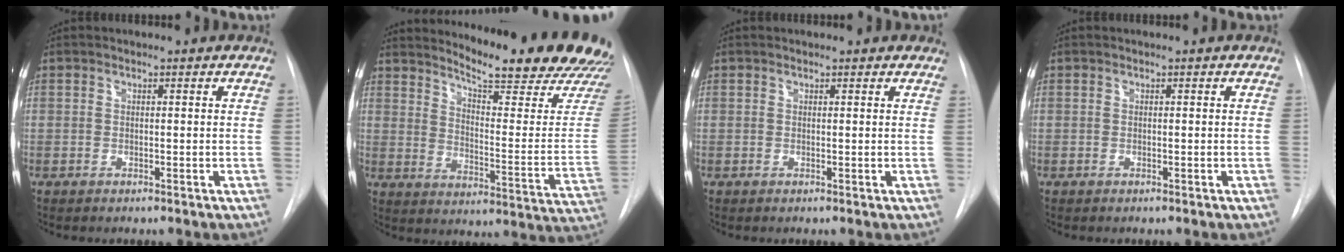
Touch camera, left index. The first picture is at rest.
{"total": 22.9, "force": [21.0, 0.7, 9.0], "torque": [-0.132, -0.118, 0.258]}
{"total": 3.1, "force": [2.7, 1.1, 0.9], "torque": [-0.009, 0.011, 0.021]}
{"total": 0.0}